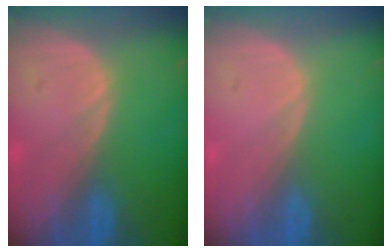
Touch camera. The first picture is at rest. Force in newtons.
{"total": 0.0}